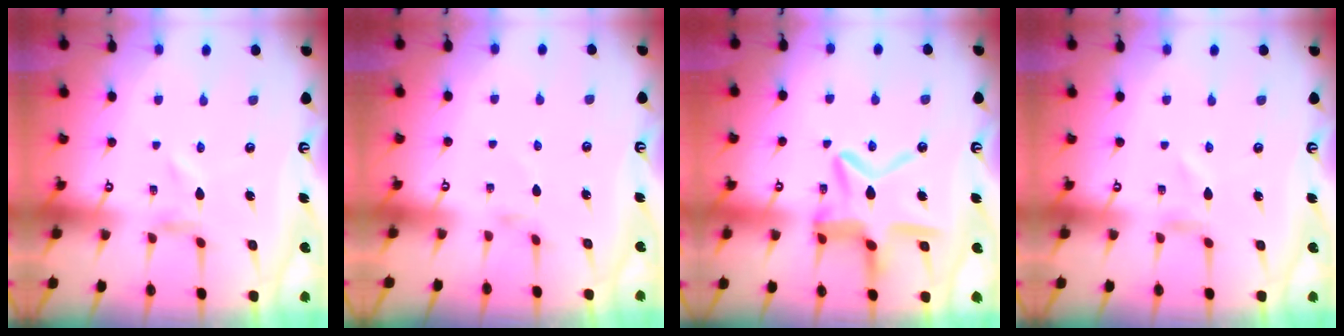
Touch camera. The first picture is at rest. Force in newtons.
{"total": 1.4, "press": 1.4, "slide": 0.2}
{"total": 14.9, "press": 14.9, "slide": 1.3}
{"total": 1.0, "press": 0.9, "slide": 0.1}